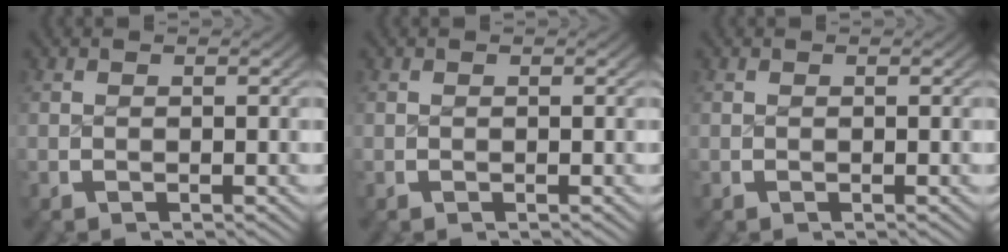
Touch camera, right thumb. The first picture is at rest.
{"total": 0.0}
{"total": 0.0}